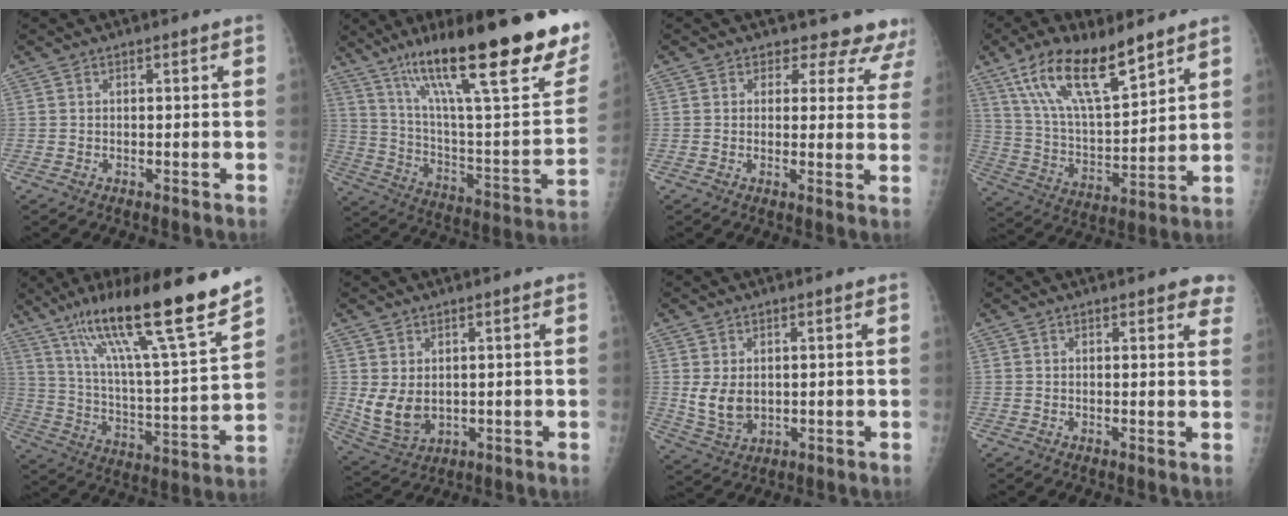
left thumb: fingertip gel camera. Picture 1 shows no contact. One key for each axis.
{"total": 33.7, "fx": 20.6, "fy": 6.6, "fz": 25.8, "tx": -0.338, "ty": -0.052, "tz": 0.327}
{"total": 9.5, "fx": 8.5, "fy": 4.4, "fz": 0.3, "tx": 0.051, "ty": -0.043, "tz": 0.066}
{"total": 17.3, "fx": 11.2, "fy": 5.9, "fz": 11.7, "tx": -0.185, "ty": -0.051, "tz": 0.219}
{"total": 22.8, "fx": 16.3, "fy": 1.3, "fz": 15.9, "tx": -0.235, "ty": -0.071, "tz": 0.277}
{"total": 6.6, "fx": 0.9, "fy": 4.6, "fz": 4.6, "tx": -0.078, "ty": -0.016, "tz": 0.040}
{"total": 5.7, "fx": 0.8, "fy": 4.0, "fz": 3.9, "tx": -0.058, "ty": -0.014, "tz": 0.032}
{"total": 4.4, "fx": 3.5, "fy": 1.7, "fz": 2.2, "tx": 0.010, "ty": -0.010, "tz": 0.031}